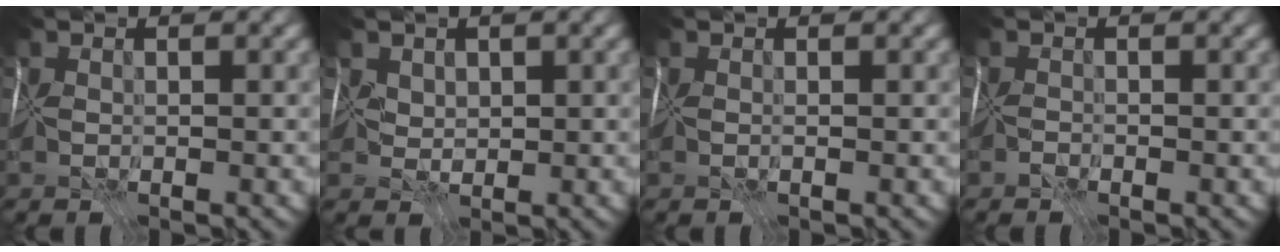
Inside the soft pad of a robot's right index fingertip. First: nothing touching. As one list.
[{"total": 1.8, "force": [1.7, 0.5, 0.0], "torque": [0.003, 0.008, 0.044]}, {"total": 0.0}, {"total": 1.5, "force": [-1.4, -0.1, -0.4], "torque": [0.022, -0.002, -0.028]}]